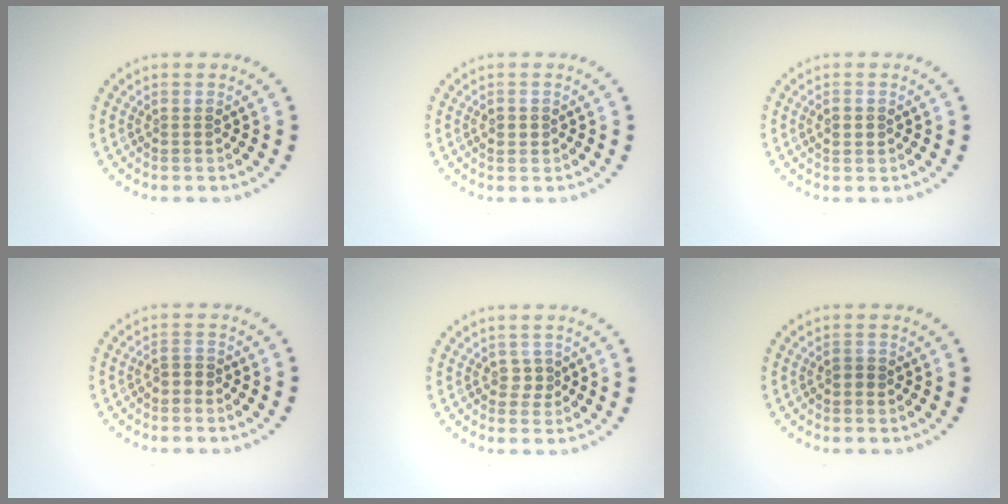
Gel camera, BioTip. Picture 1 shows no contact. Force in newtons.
{"total": 1.0, "press": 0.9, "slide": 0.2}
{"total": 0.8, "press": 0.8, "slide": 0.0}
{"total": 1.1, "press": 0.9, "slide": 0.7}
{"total": 1.0, "press": 0.8, "slide": 0.5}
{"total": 0.8, "press": 0.7, "slide": 0.3}